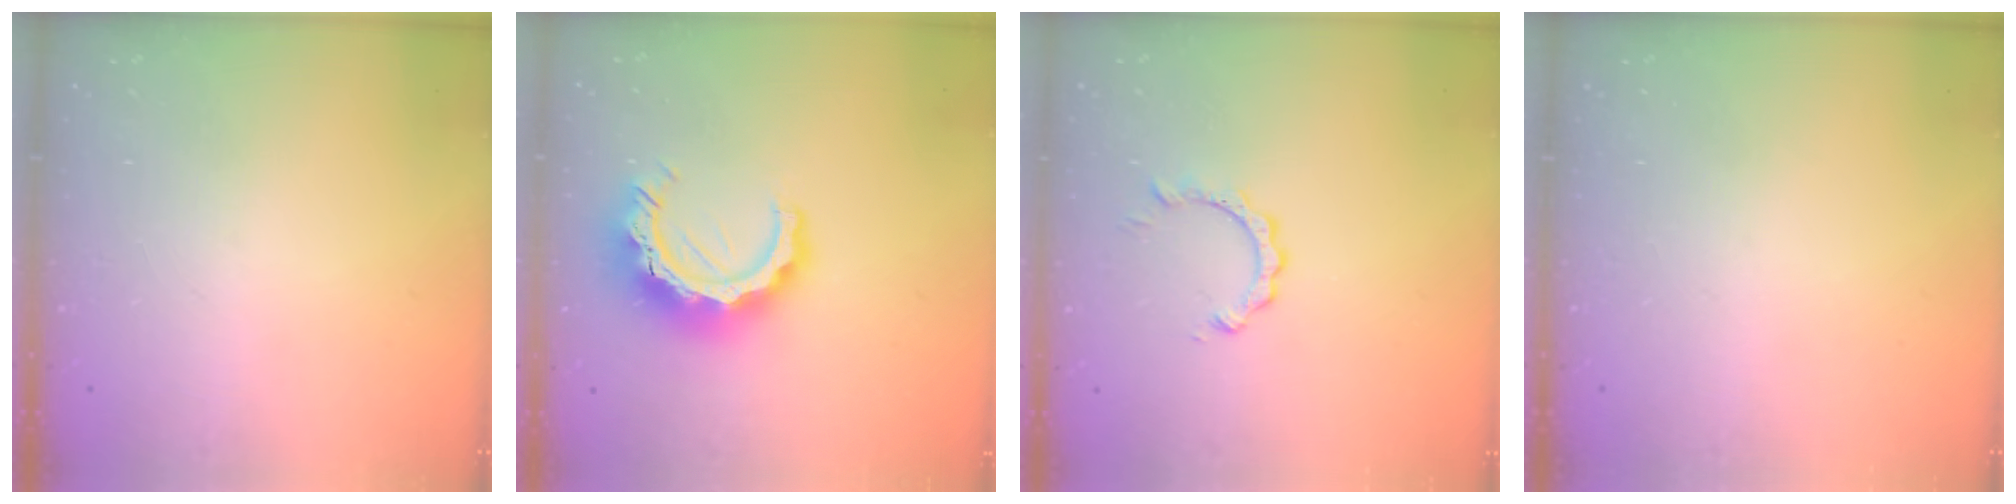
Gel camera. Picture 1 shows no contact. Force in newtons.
{"total": 12.8, "press": 12.8, "slide": 1.3}
{"total": 3.0, "press": 3.0, "slide": 0.1}
{"total": 0.0}